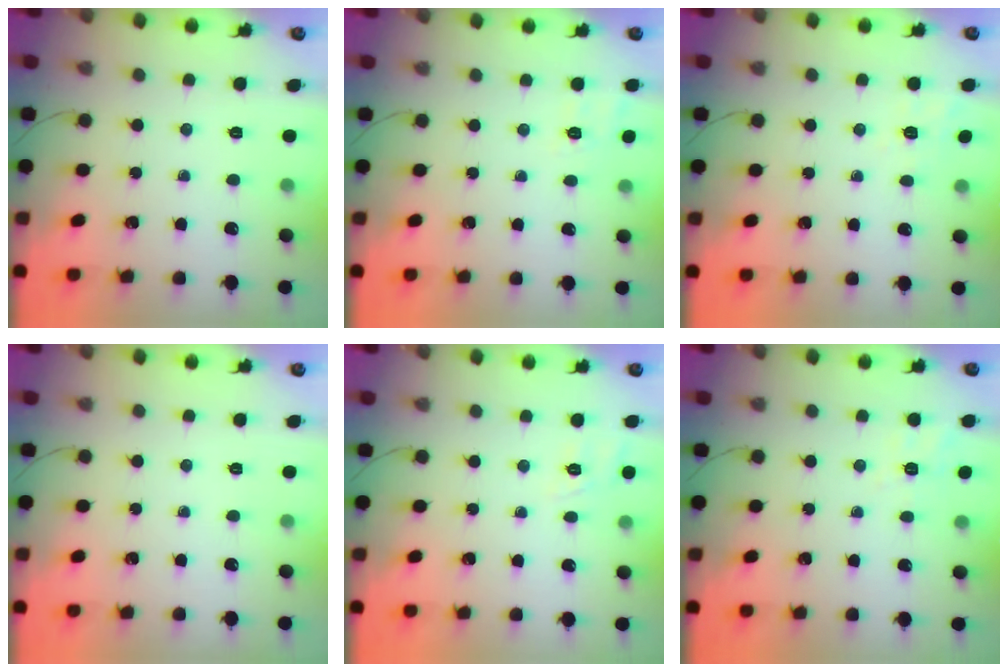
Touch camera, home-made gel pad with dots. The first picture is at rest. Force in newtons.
{"total": 3.3, "press": 2.6, "slide": 2.2}
{"total": 2.2, "press": 0.8, "slide": 2.1}
{"total": 0.0}
{"total": 3.0, "press": 2.4, "slide": 1.7}
{"total": 2.2, "press": 0.2, "slide": 2.2}